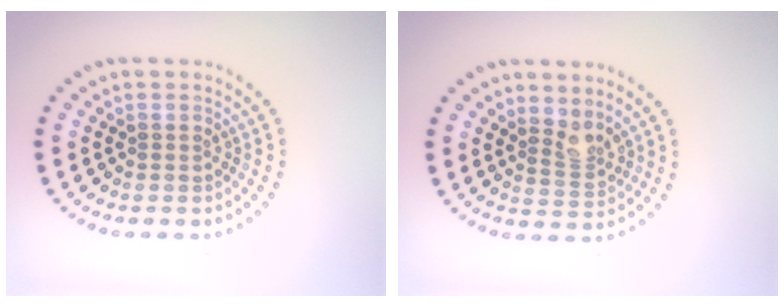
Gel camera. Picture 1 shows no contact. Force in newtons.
{"total": 2.1, "press": 1.6, "slide": 1.3}